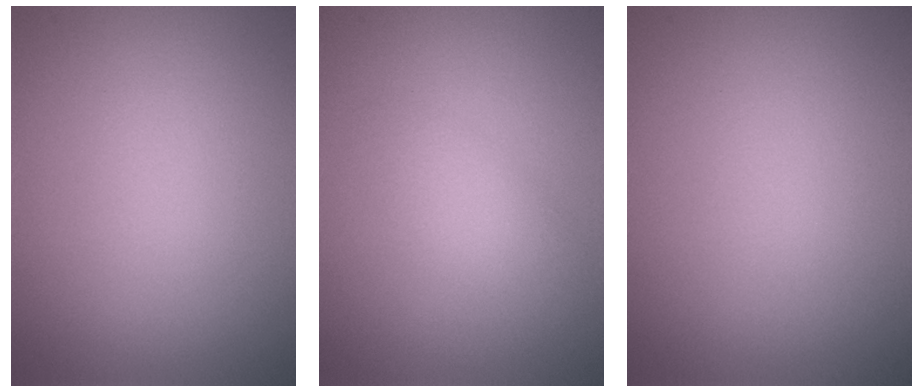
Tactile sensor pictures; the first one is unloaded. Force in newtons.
{"total": 1.9, "press": 1.9, "slide": 0.1}
{"total": 0.0}